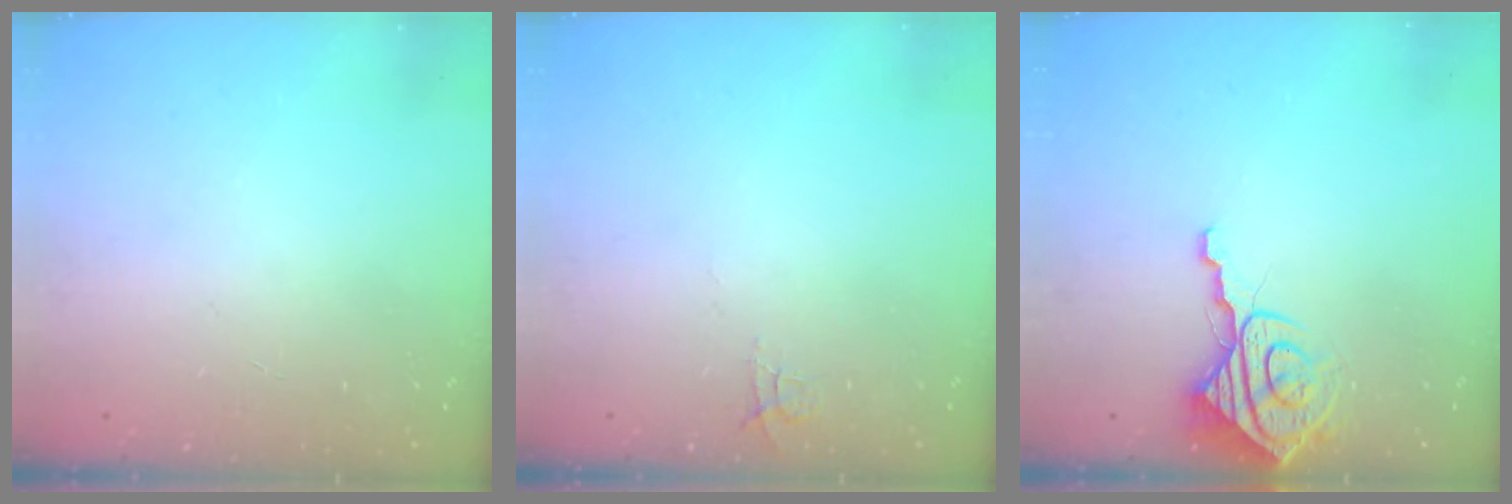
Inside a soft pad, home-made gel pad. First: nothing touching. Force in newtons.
{"total": 2.9, "press": 2.9, "slide": 0.3}
{"total": 8.8, "press": 8.7, "slide": 0.8}